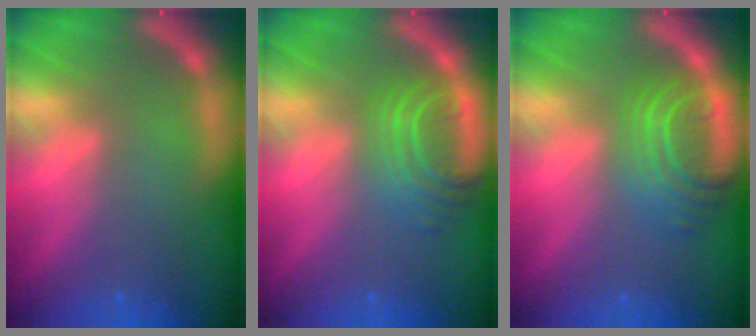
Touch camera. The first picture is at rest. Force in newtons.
{"total": 5.5}
{"total": 6.1}